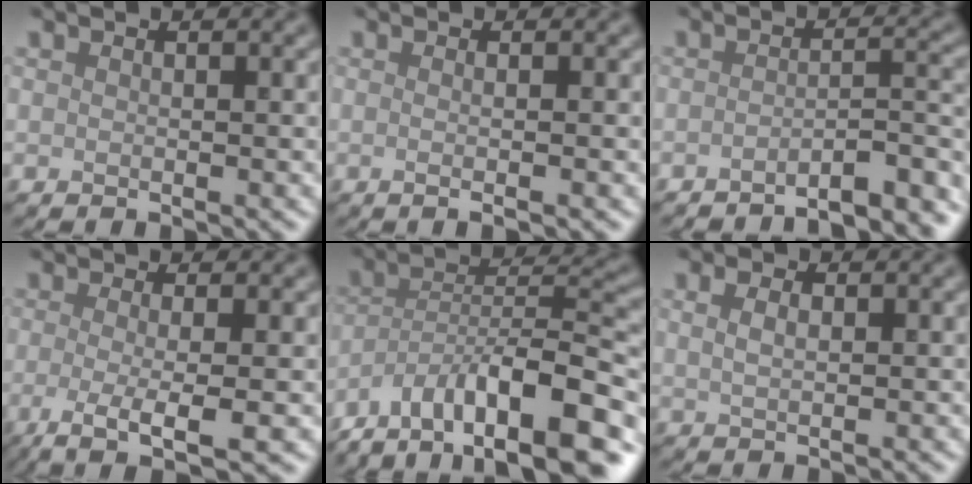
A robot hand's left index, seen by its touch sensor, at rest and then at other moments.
{"total": 2.2, "force": [0.0, 0.8, 2.0], "torque": [-0.018, -0.003, -0.020]}
{"total": 6.1, "force": [-5.0, 1.3, 3.3], "torque": [-0.028, 0.013, -0.072]}
{"total": 5.5, "force": [-1.5, 1.4, 5.1], "torque": [-0.080, -0.009, -0.036]}
{"total": 13.0, "force": [-8.6, 4.4, 8.8], "torque": [-0.138, 0.019, -0.145]}
{"total": 1.8, "force": [0.7, 1.0, 1.3], "torque": [-0.025, 0.000, 0.011]}